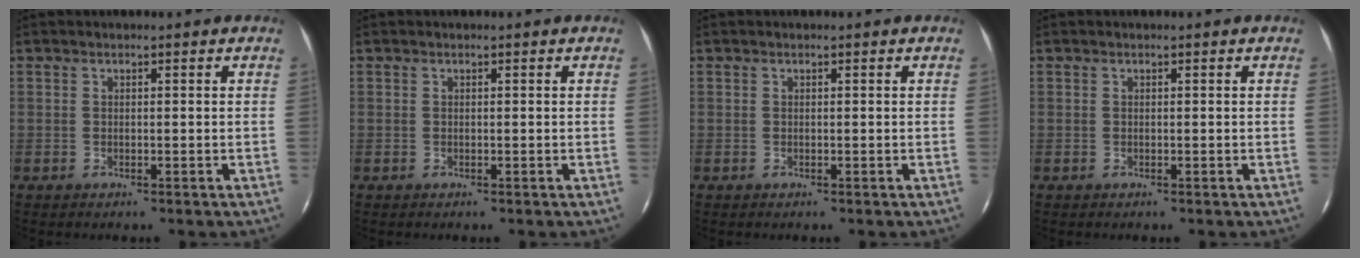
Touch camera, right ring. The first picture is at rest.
{"total": 0.0}
{"total": 0.0}
{"total": 0.0}